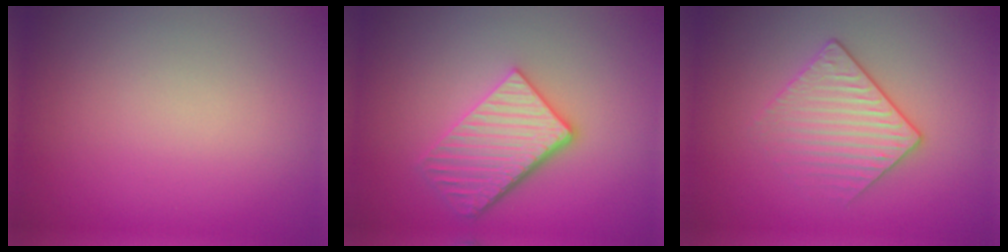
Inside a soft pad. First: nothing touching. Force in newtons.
{"total": 4.5, "press": 3.6, "slide": 2.6}
{"total": 2.9, "press": 2.6, "slide": 1.2}